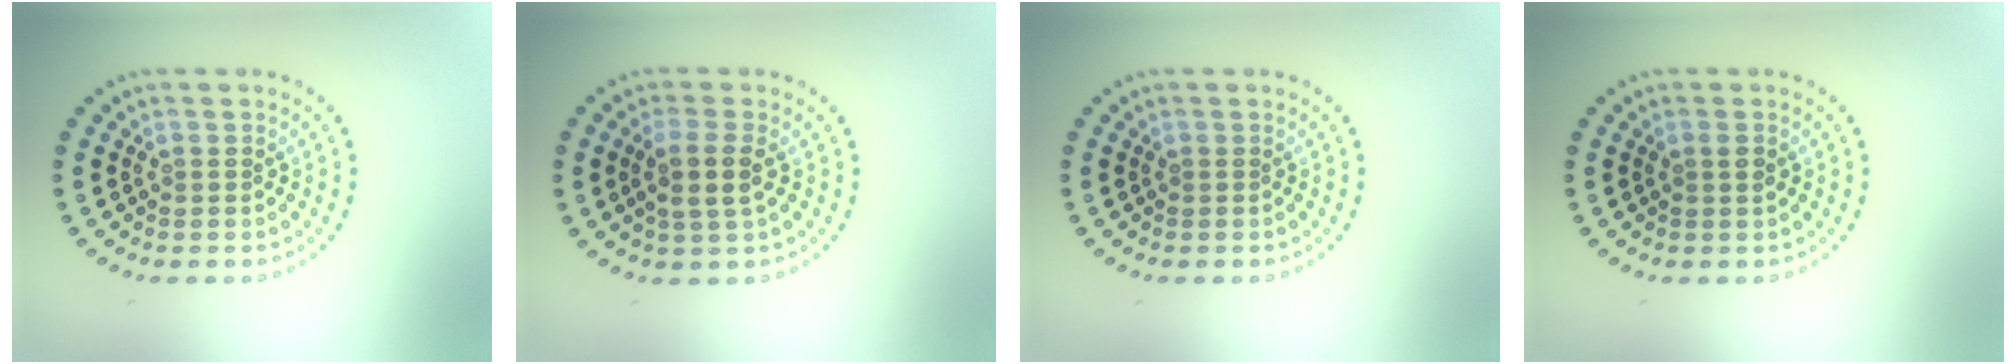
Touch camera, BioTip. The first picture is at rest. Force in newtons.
{"total": 2.6, "press": 2.3, "slide": 1.2}
{"total": 0.0}
{"total": 0.9, "press": 0.8, "slide": 0.5}